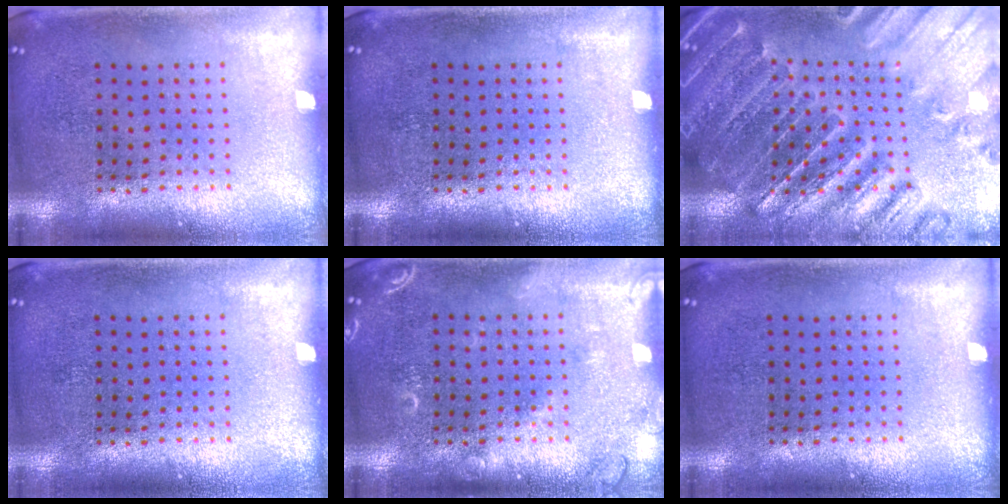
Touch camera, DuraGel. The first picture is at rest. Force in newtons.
{"total": 0.0}
{"total": 2.8, "press": 2.8, "slide": 0.4}
{"total": 0.0}
{"total": 2.0, "press": 2.0, "slide": 0.3}
{"total": 0.0}